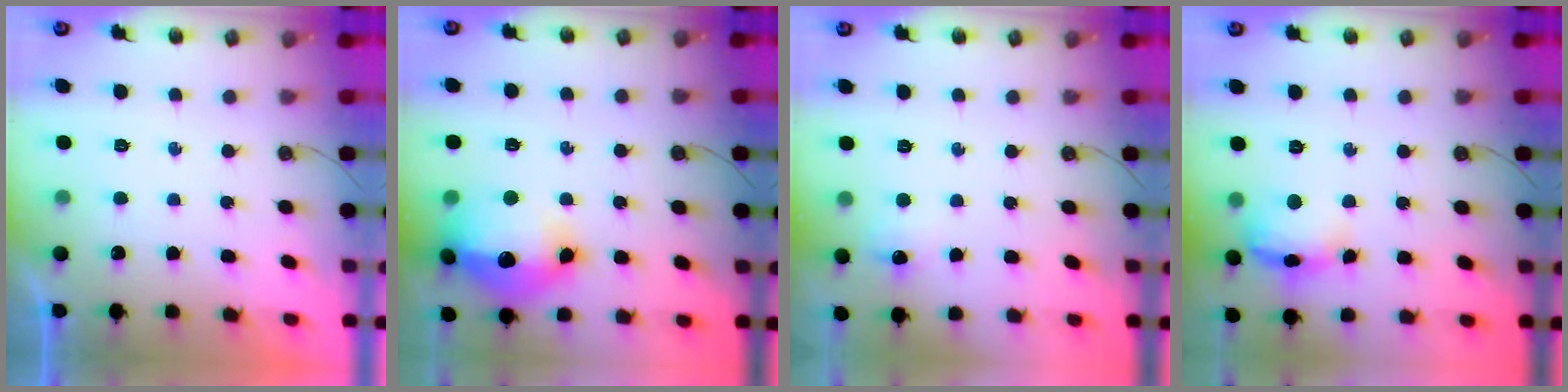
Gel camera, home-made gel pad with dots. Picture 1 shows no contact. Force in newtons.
{"total": 18.2, "press": 18.1, "slide": 1.8}
{"total": 5.8, "press": 5.8, "slide": 0.8}
{"total": 12.8, "press": 12.7, "slide": 1.3}